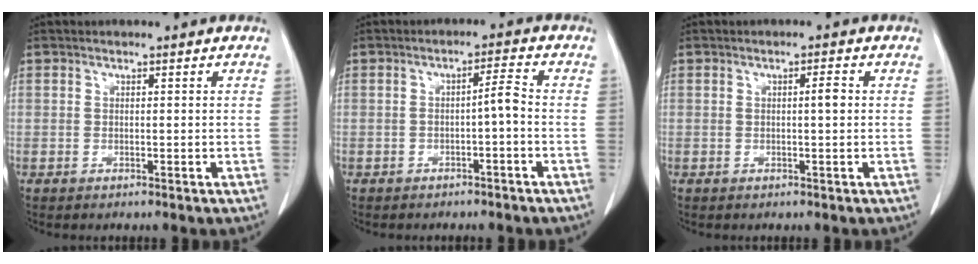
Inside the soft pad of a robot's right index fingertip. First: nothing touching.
{"total": 2.8, "force": [-1.1, 0.0, 2.6], "torque": [-0.041, 0.009, -0.018]}
{"total": 1.6, "force": [0.0, 0.0, 1.6], "torque": [-0.026, 0.003, 0.001]}